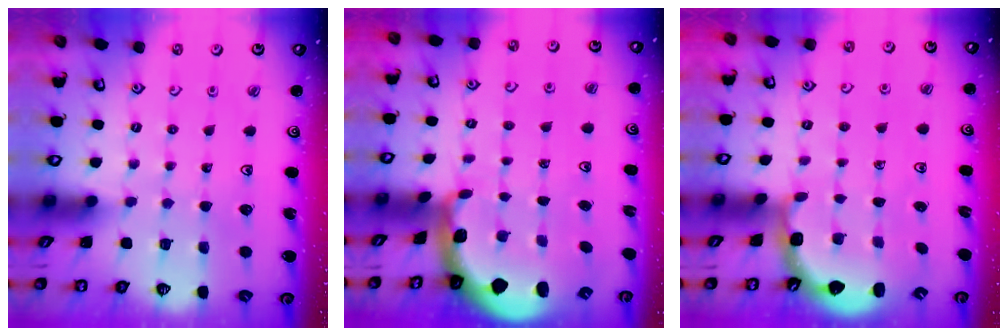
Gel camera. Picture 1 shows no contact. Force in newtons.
{"total": 1.9, "press": 1.9, "slide": 0.4}
{"total": 2.2, "press": 1.8, "slide": 1.3}